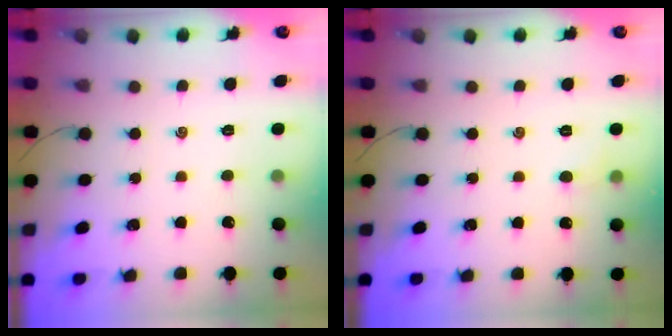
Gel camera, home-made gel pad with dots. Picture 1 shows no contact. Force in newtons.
{"total": 3.9, "press": 3.7, "slide": 1.2}